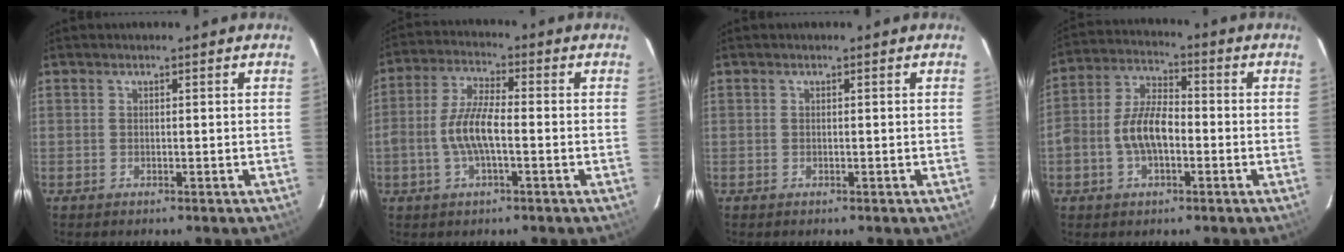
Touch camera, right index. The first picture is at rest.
{"total": 8.0, "force": [-1.8, 2.5, 7.3], "torque": [-0.153, 0.008, -0.037]}
{"total": 0.0}
{"total": 9.0, "force": [-2.3, 4.8, 7.3], "torque": [-0.151, 0.016, -0.042]}